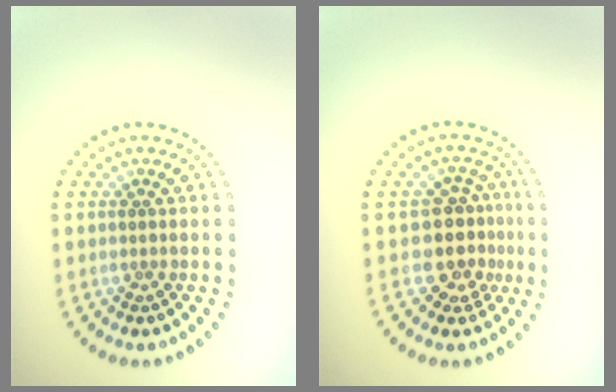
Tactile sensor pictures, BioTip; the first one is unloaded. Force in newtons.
{"total": 3.7, "press": 2.9, "slide": 2.2}